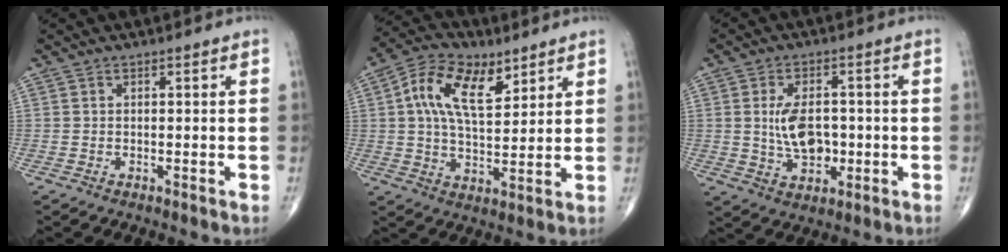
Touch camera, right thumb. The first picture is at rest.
{"total": 13.0, "force": [5.1, 6.9, 9.7], "torque": [-0.159, -0.008, 0.090]}
{"total": 8.6, "force": [-0.2, 5.3, 6.8], "torque": [-0.104, 0.001, 0.004]}